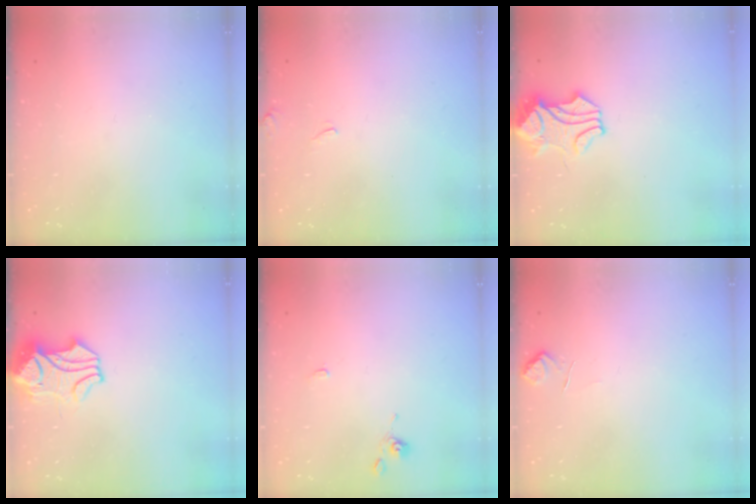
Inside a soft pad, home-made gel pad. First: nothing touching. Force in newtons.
{"total": 3.7, "press": 3.7, "slide": 0.5}
{"total": 1.8, "press": 1.7, "slide": 0.5}
{"total": 7.4, "press": 7.3, "slide": 0.9}
{"total": 0.0}
{"total": 1.6, "press": 1.2, "slide": 0.9}